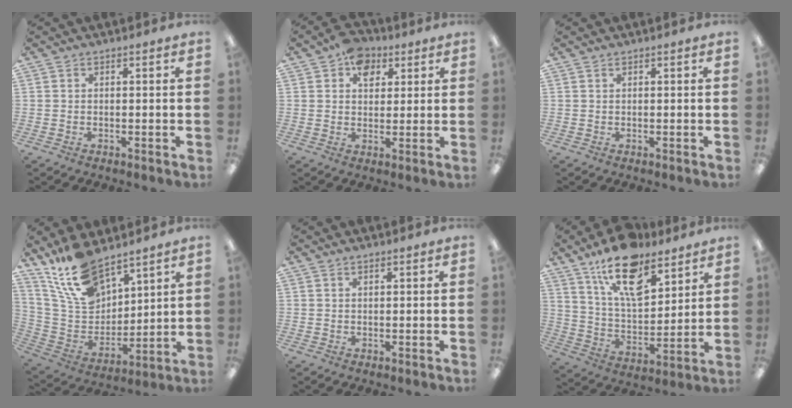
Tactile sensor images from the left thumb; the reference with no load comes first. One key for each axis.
{"total": 7.0, "fx": 3.5, "fy": 5.0, "fz": 3.5, "tx": -0.042, "ty": -0.005, "tz": 0.059}
{"total": 0.5, "fx": 0.4, "fy": 0.1, "fz": 0.3, "tx": -0.007, "ty": 0.002, "tz": 0.007}
{"total": 16.2, "fx": 12.4, "fy": 7.4, "fz": 7.3, "tx": -0.156, "ty": -0.065, "tz": 0.233}
{"total": 0.8, "fx": 0.6, "fy": 0.2, "fz": 0.5, "tx": -0.011, "ty": 0.000, "tz": 0.012}
{"total": 17.5, "fx": 11.9, "fy": 7.7, "fz": 10.4, "tx": -0.172, "ty": -0.056, "tz": 0.205}